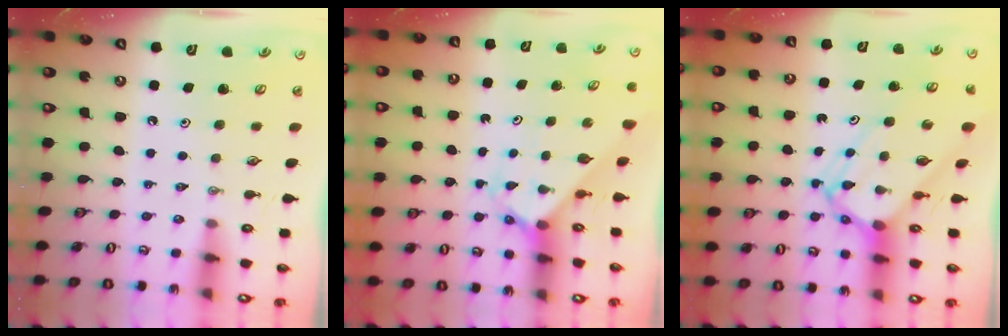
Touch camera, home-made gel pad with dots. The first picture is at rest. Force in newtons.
{"total": 2.2, "press": 2.2, "slide": 0.2}
{"total": 7.9, "press": 7.9, "slide": 0.7}